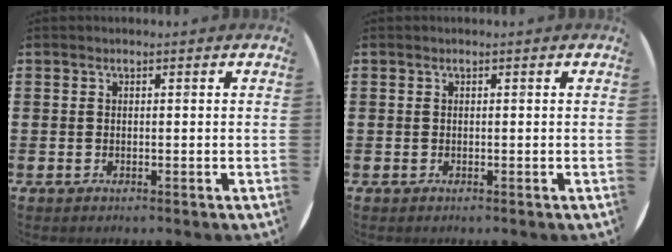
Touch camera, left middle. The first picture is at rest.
{"total": 0.0}